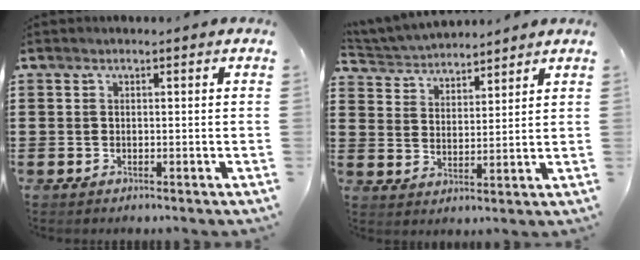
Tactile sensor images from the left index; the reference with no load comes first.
{"total": 3.9, "force": [3.8, 0.7, 0.0], "torque": [-0.019, -0.018, 0.068]}